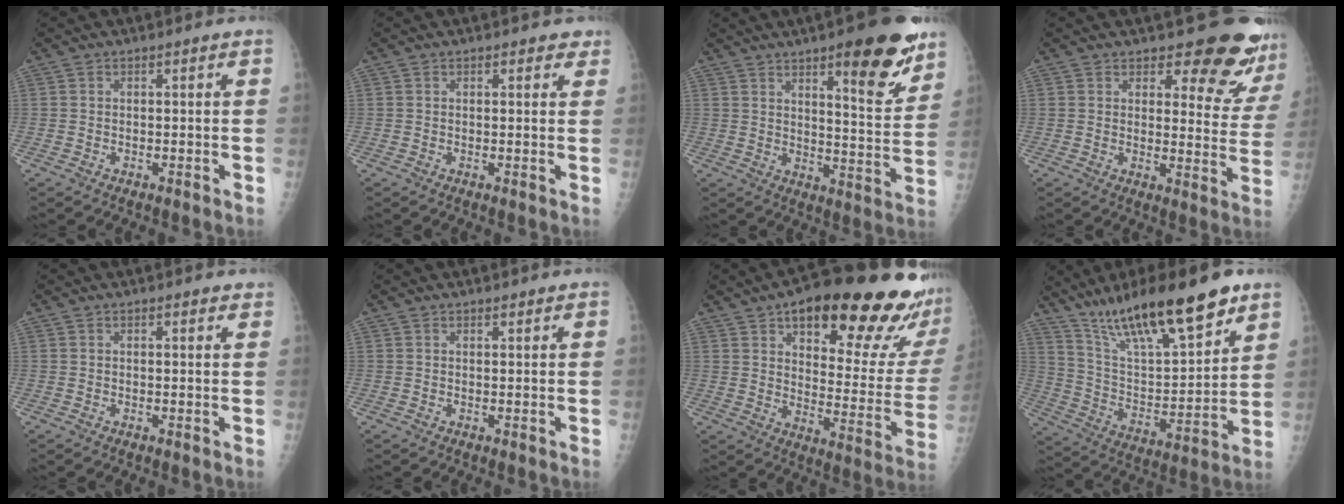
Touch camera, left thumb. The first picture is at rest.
{"total": 2.0, "force": [1.4, 1.0, 1.0], "torque": [0.007, -0.003, 0.011]}
{"total": 15.8, "force": [9.5, 4.0, 11.9], "torque": [-0.131, -0.061, 0.137]}
{"total": 13.8, "force": [12.2, 4.2, 4.9], "torque": [-0.013, -0.101, 0.131]}
{"total": 1.4, "force": [1.1, 0.4, 0.8], "torque": [-0.007, -0.003, 0.013]}
{"total": 0.9, "force": [0.7, 0.2, 0.3], "torque": [-0.005, -0.005, 0.012]}
{"total": 27.2, "force": [18.1, 8.1, 18.6], "torque": [-0.209, -0.073, 0.243]}
{"total": 23.6, "force": [16.0, 5.9, 16.4], "torque": [-0.252, -0.058, 0.278]}